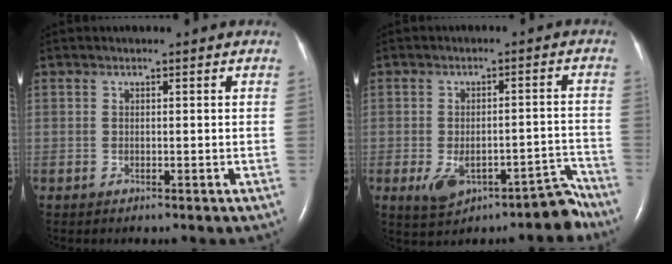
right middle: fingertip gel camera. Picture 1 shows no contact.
{"total": 7.2, "force": [-4.8, 2.6, 4.6], "torque": [-0.055, 0.025, -0.063]}